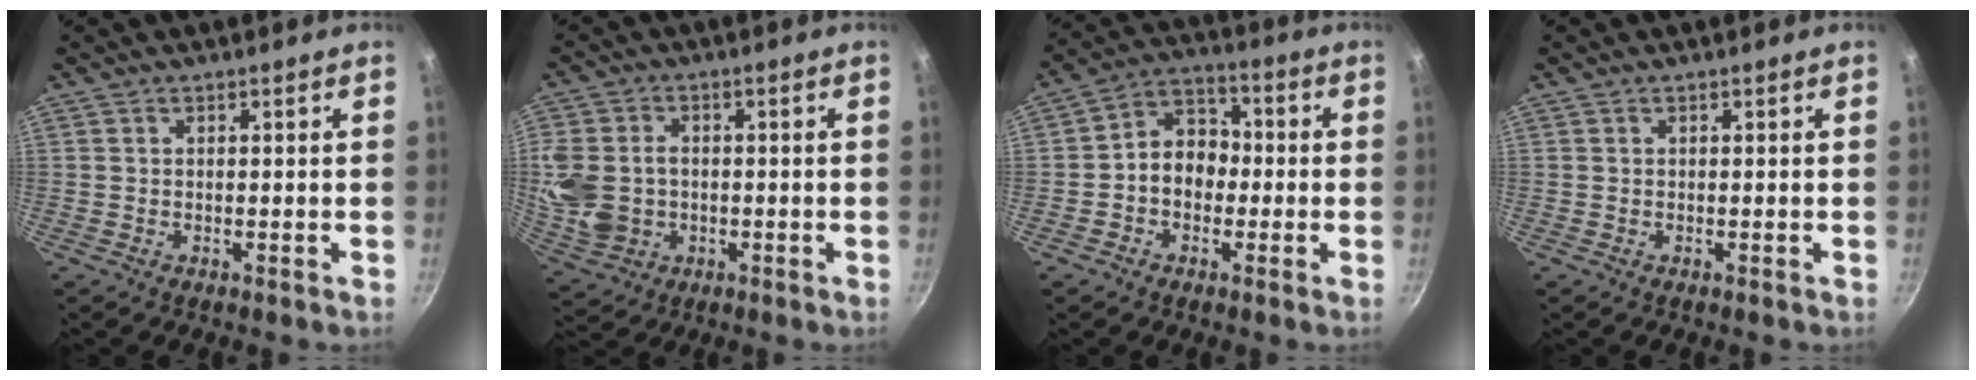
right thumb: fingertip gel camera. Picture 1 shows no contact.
{"total": 11.3, "force": [-0.8, 8.9, 6.9], "torque": [-0.133, 0.005, -0.007]}
{"total": 9.1, "force": [-0.9, 7.2, 5.5], "torque": [-0.040, 0.030, -0.028]}
{"total": 0.0}